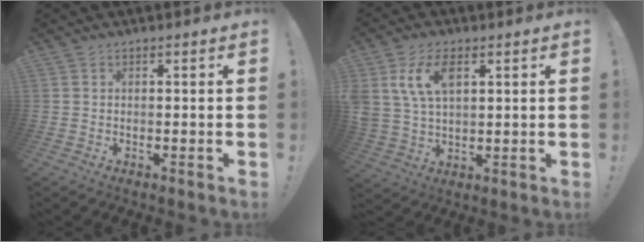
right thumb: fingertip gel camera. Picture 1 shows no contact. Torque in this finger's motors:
{"motor_torque": [0.25, 0.27, 0.46, -0.10, 0.27]}